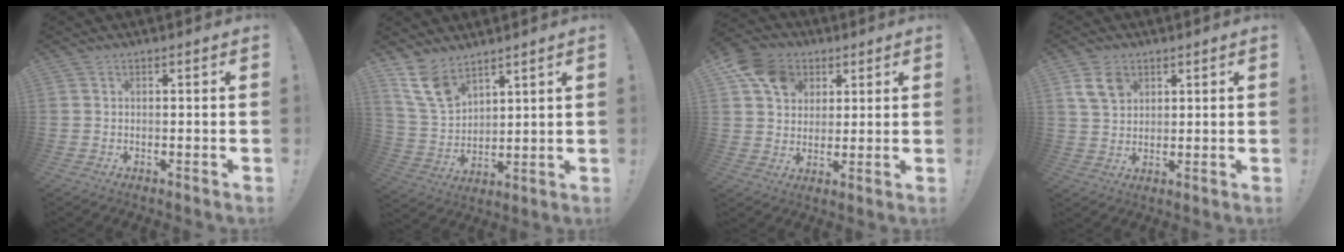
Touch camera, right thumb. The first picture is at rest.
{"total": 11.7, "force": [8.7, 6.2, 4.9], "torque": [-0.102, -0.050, 0.173]}
{"total": 12.5, "force": [5.1, 10.0, 5.5], "torque": [-0.083, -0.018, 0.104]}
{"total": 7.4, "force": [3.5, 5.2, 3.8], "torque": [-0.063, -0.004, 0.071]}